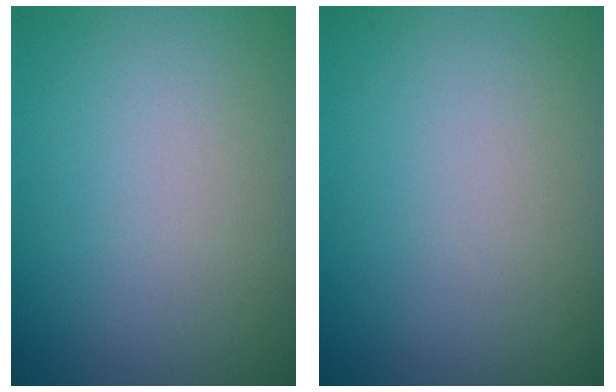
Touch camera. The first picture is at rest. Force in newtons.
{"total": 0.0}